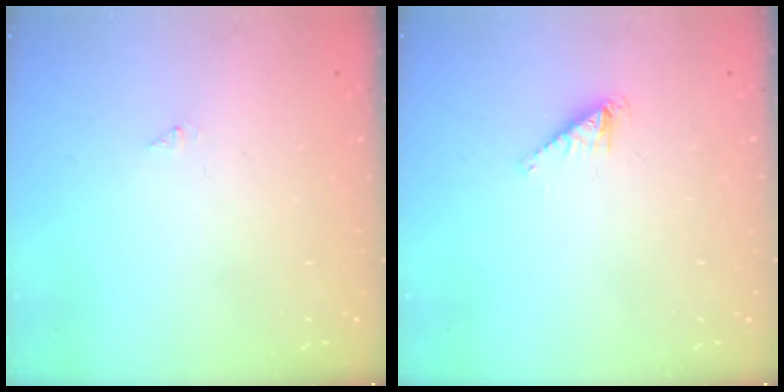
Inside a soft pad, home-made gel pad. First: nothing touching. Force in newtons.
{"total": 1.5, "press": 1.4, "slide": 0.1}